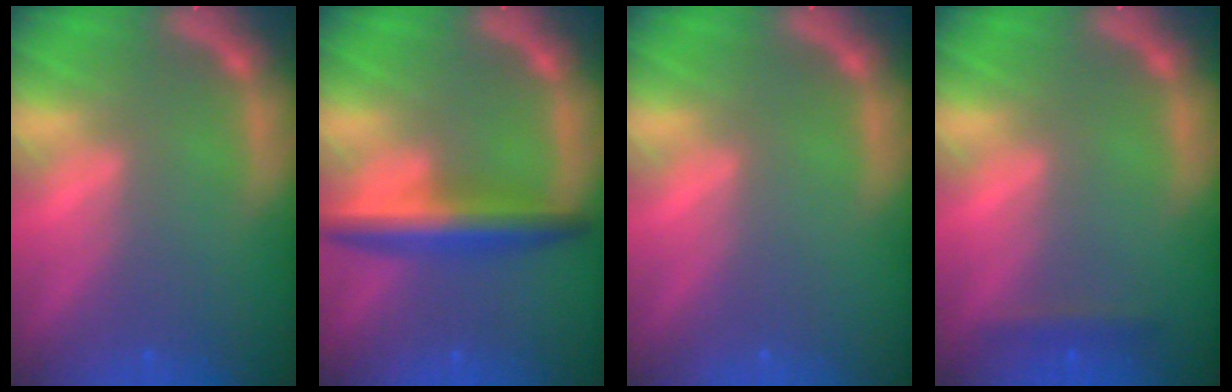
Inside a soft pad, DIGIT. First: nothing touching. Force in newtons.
{"total": 5.0}
{"total": 0.0}
{"total": 1.4}